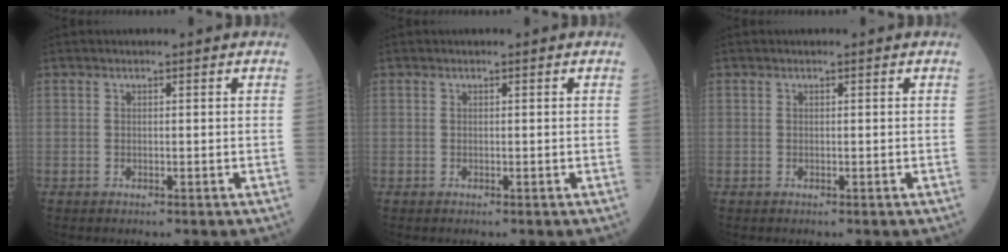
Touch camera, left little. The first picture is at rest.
{"total": 0.0}
{"total": 0.0}